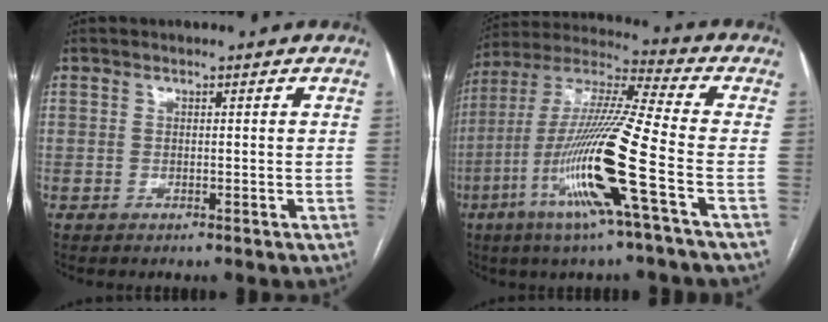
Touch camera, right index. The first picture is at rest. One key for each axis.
{"total": 18.0, "fx": -6.4, "fy": -1.0, "fz": 16.8, "tx": -0.337, "ty": -0.016, "tz": -0.129}